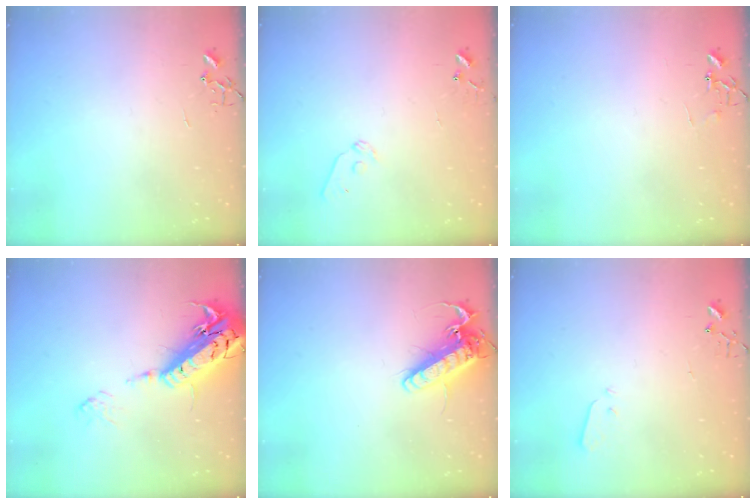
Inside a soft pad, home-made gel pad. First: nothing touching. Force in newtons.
{"total": 7.2, "press": 7.2, "slide": 0.5}
{"total": 5.5, "press": 5.4, "slide": 0.4}
{"total": 22.4, "press": 22.0, "slide": 4.3}
{"total": 15.7, "press": 15.5, "slide": 2.4}
{"total": 2.2, "press": 2.1, "slide": 0.3}